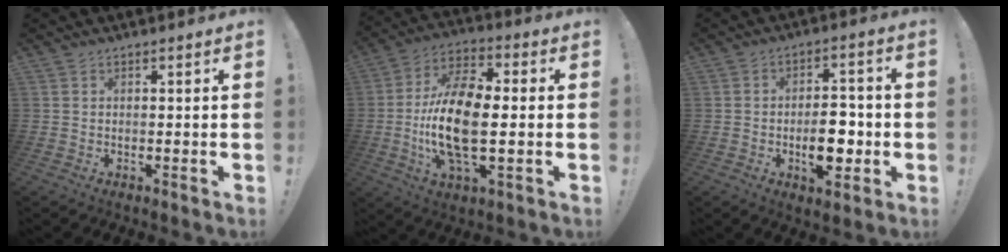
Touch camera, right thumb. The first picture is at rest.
{"total": 18.5, "force": [-1.9, 8.9, 16.1], "torque": [-0.333, 0.002, -0.035]}
{"total": 10.3, "force": [-2.3, 5.9, 8.2], "torque": [-0.127, 0.012, -0.037]}